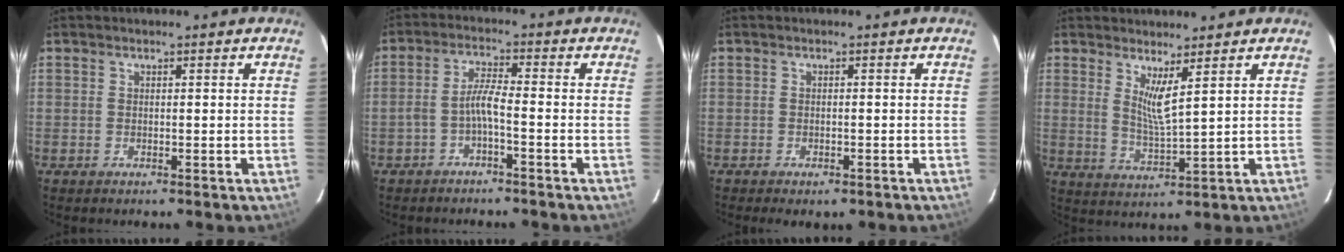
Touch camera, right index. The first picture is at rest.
{"total": 3.7, "force": [-2.0, 0.1, 3.1], "torque": [-0.073, 0.010, -0.038]}
{"total": 3.3, "force": [-2.3, 1.6, 1.7], "torque": [-0.038, -0.012, -0.029]}
{"total": 4.9, "force": [3.0, -0.1, 3.8], "torque": [-0.072, -0.017, 0.052]}